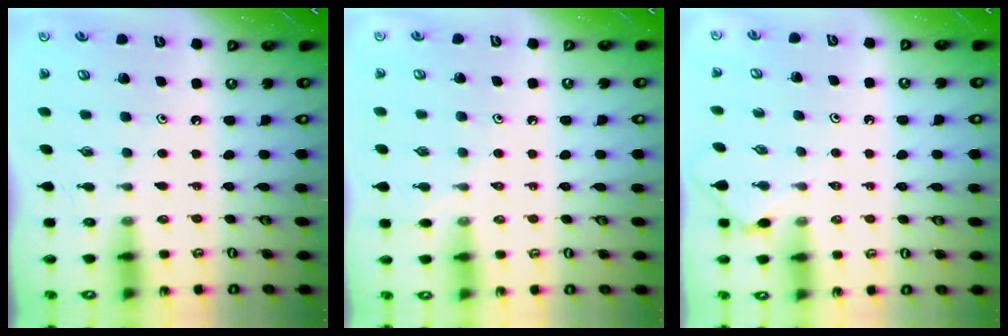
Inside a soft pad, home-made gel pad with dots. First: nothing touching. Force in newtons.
{"total": 2.8, "press": 2.8, "slide": 0.4}
{"total": 2.4, "press": 2.4, "slide": 0.5}